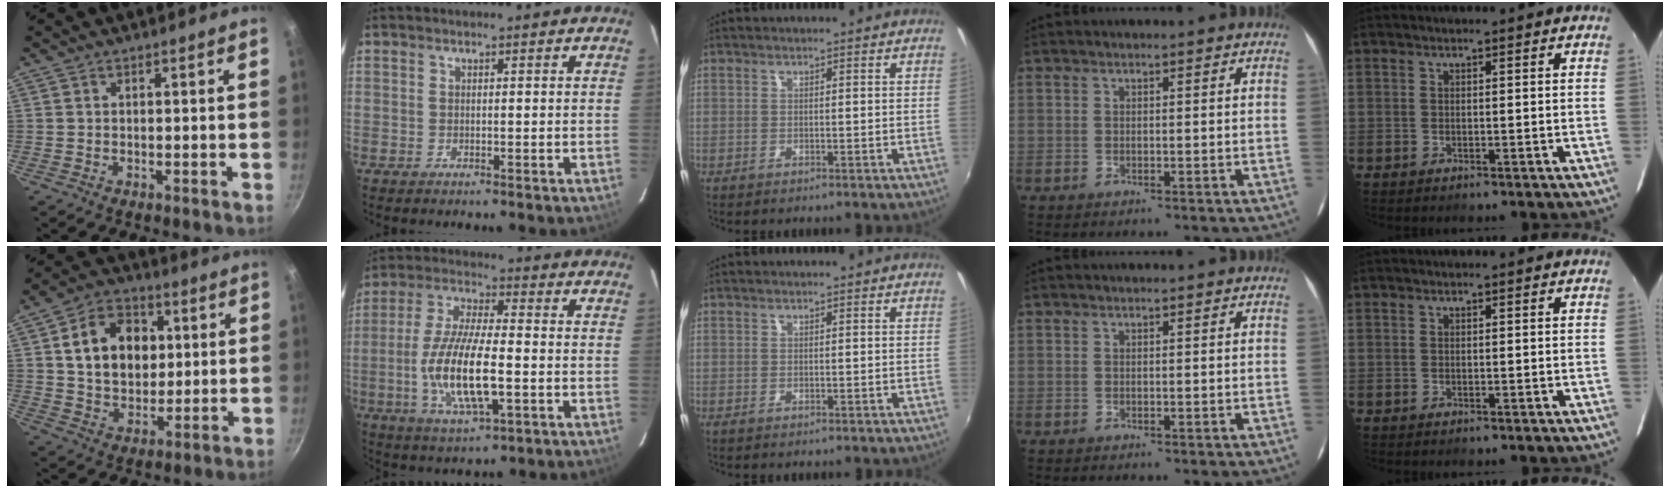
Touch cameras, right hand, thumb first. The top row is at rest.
{"thumb": {"total": 14.7, "force": [2.8, 11.0, 9.3], "torque": [-0.118, 0.006, 0.044]}, "index": {"total": 15.0, "force": [-3.3, 4.1, 14.0], "torque": [-0.287, -0.010, -0.062]}}